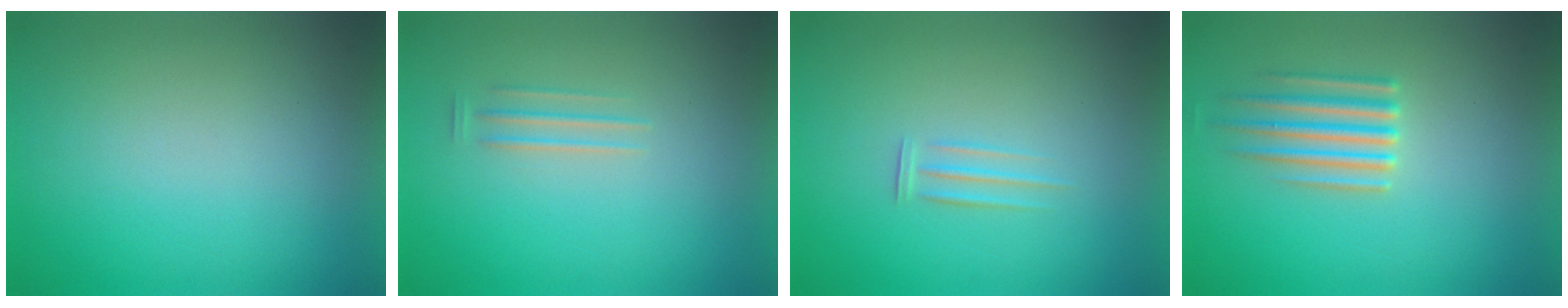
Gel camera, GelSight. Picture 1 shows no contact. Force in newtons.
{"total": 1.6}
{"total": 1.6}
{"total": 3.4}